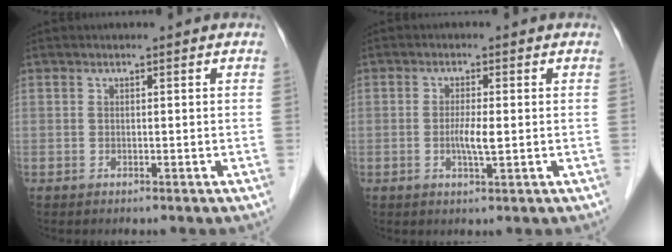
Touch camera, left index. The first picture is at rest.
{"total": 3.0, "force": [-0.3, 0.2, 3.0], "torque": [-0.061, -0.004, -0.007]}